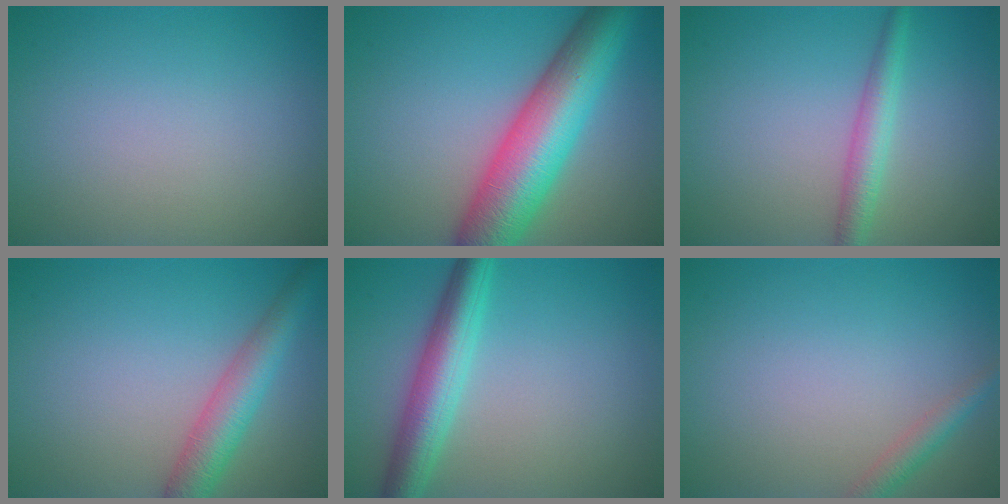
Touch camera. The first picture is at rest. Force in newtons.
{"total": 10.6, "press": 10.6, "slide": 0.4}
{"total": 2.7, "press": 2.7, "slide": 0.1}
{"total": 4.3, "press": 4.3, "slide": 0.1}
{"total": 5.1, "press": 5.1, "slide": 0.0}
{"total": 1.8, "press": 1.8, "slide": 0.1}